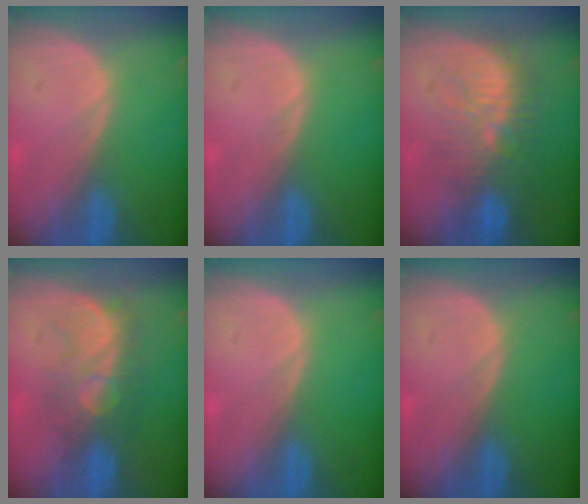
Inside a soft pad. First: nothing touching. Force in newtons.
{"total": 0.0}
{"total": 9.4, "press": 9.2, "slide": 2.0}
{"total": 7.9, "press": 7.7, "slide": 1.5}
{"total": 0.0}
{"total": 0.0}